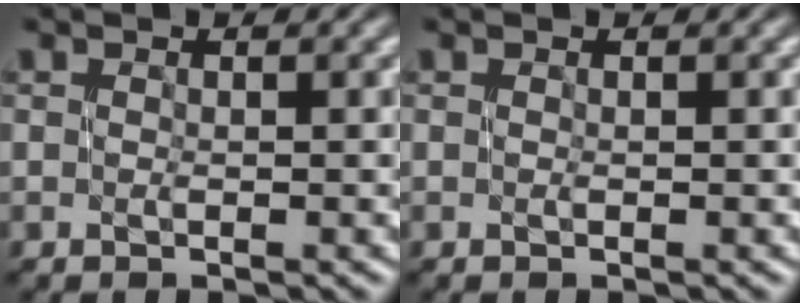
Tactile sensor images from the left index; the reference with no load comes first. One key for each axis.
{"total": 0.0}